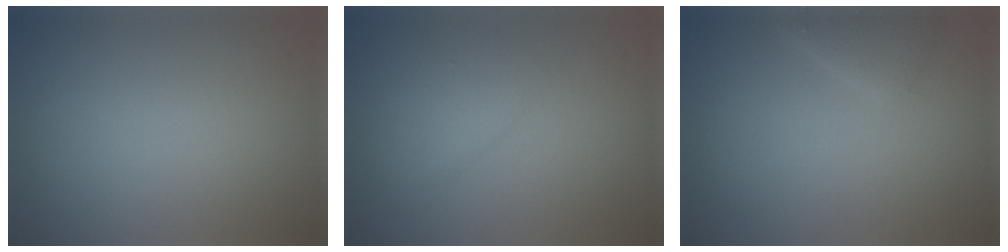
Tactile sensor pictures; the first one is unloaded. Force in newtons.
{"total": 1.7, "press": 1.7, "slide": 0.2}
{"total": 1.5, "press": 1.5, "slide": 0.2}